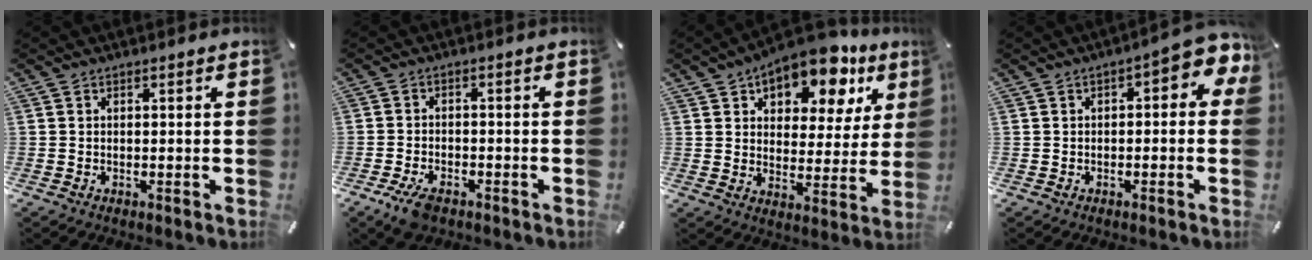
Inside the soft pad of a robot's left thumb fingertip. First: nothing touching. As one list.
[{"total": 5.0, "force": [-3.2, 2.4, 3.0], "torque": [-0.072, 0.010, -0.061]}, {"total": 14.8, "force": [10.7, 7.3, 7.1], "torque": [-0.102, -0.073, 0.182]}, {"total": 5.1, "force": [0.3, 2.6, 4.3], "torque": [-0.066, 0.003, 0.001]}]